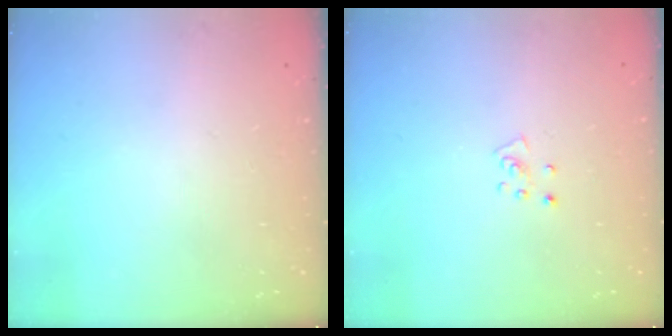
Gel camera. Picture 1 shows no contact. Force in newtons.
{"total": 3.9, "press": 3.9, "slide": 0.3}